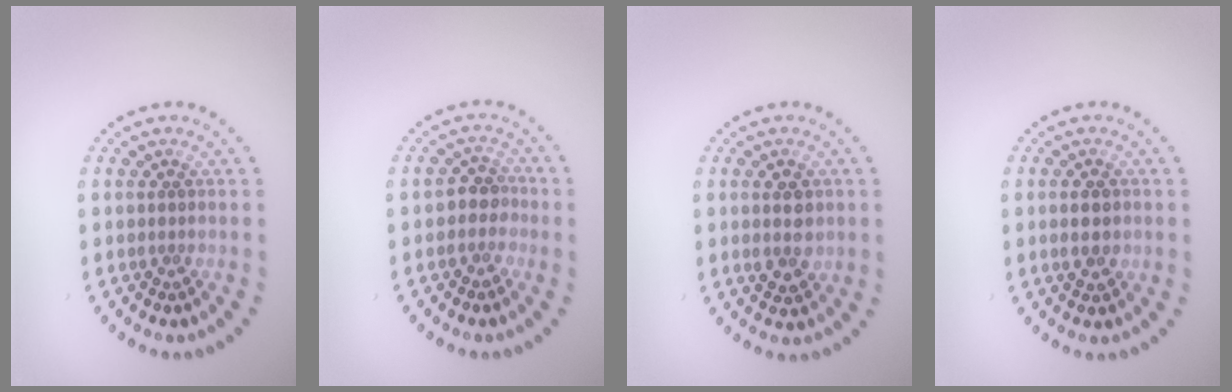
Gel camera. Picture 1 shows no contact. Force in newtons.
{"total": 2.0, "press": 1.7, "slide": 1.1}
{"total": 2.6, "press": 2.6, "slide": 0.1}
{"total": 2.5, "press": 2.5, "slide": 0.1}